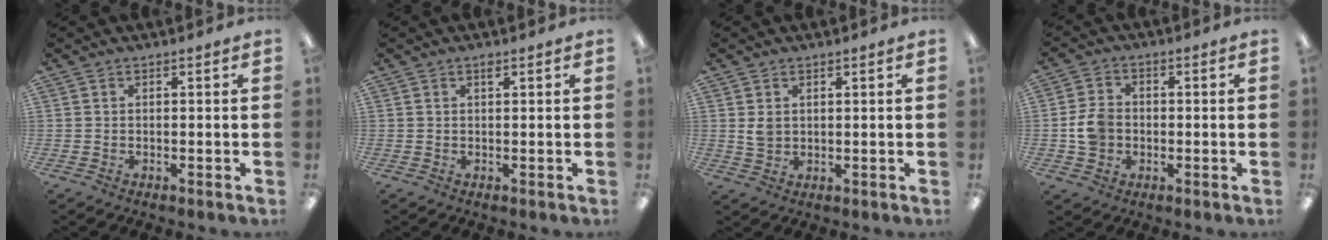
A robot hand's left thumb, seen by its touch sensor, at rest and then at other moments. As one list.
[{"total": 1.0, "force": [0.6, 0.3, 0.7], "torque": [-0.009, -0.002, 0.010]}, {"total": 3.1, "force": [1.2, 2.4, 1.6], "torque": [-0.026, 0.000, 0.020]}, {"total": 6.3, "force": [-0.9, 5.3, 3.3], "torque": [-0.066, 0.008, -0.017]}]